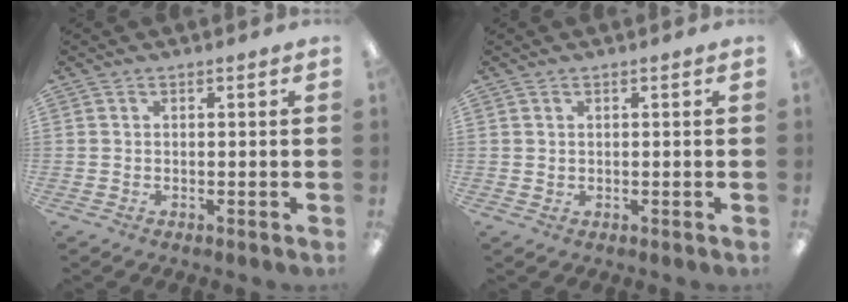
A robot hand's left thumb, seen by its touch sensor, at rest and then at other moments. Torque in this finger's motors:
{"motor_torque": [-0.31, 0.07, -0.19, 0.21, 0.09]}